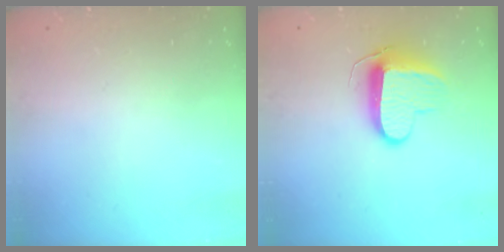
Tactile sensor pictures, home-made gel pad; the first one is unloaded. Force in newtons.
{"total": 9.8, "press": 9.8, "slide": 0.1}